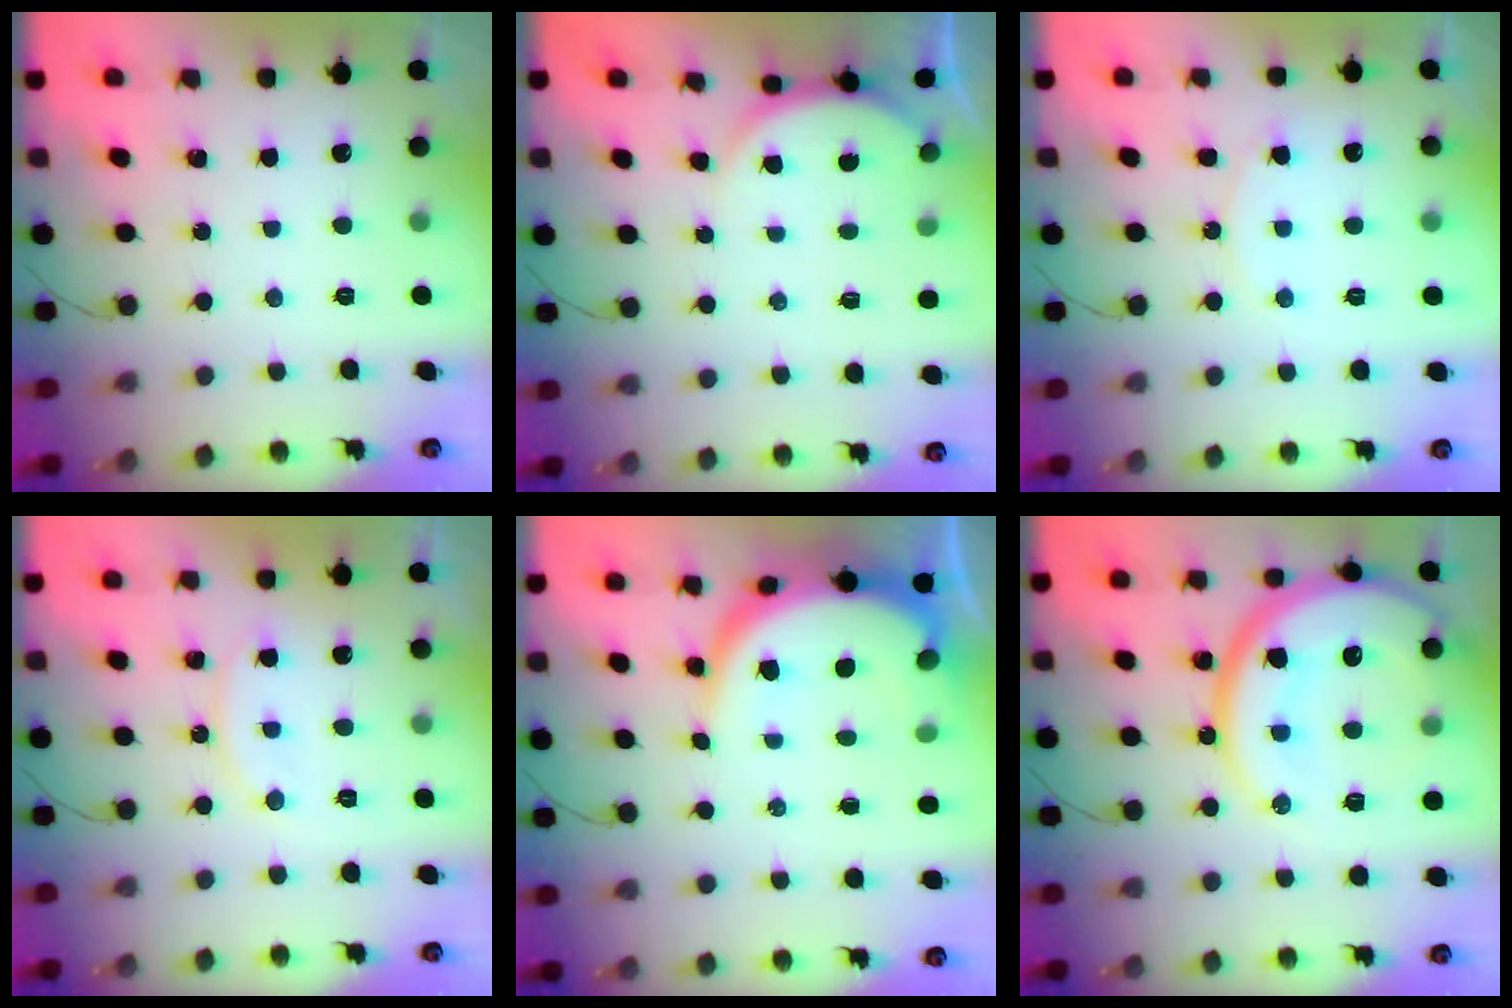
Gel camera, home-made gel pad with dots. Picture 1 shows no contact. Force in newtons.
{"total": 3.9, "press": 3.9, "slide": 0.5}
{"total": 8.1, "press": 8.1, "slide": 0.6}
{"total": 9.1, "press": 9.1, "slide": 0.1}
{"total": 10.5, "press": 10.5, "slide": 1.2}
{"total": 24.3, "press": 24.2, "slide": 2.4}